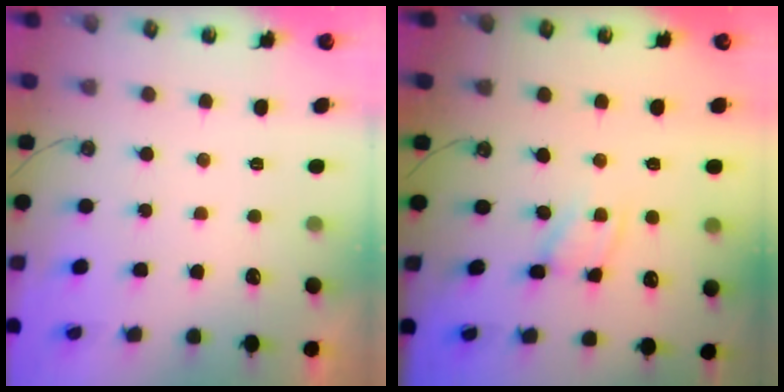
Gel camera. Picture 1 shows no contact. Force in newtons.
{"total": 2.7, "press": 2.7, "slide": 0.1}